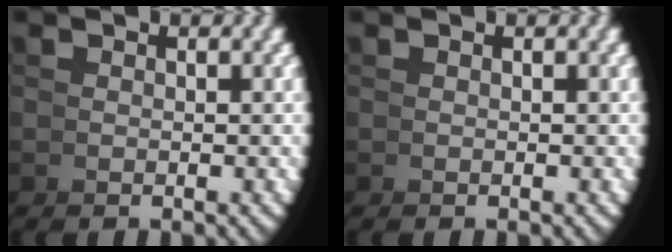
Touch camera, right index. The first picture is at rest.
{"total": 0.0}